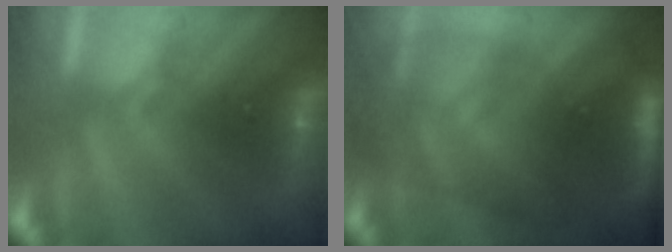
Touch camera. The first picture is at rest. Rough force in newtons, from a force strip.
{"total": 7.4}